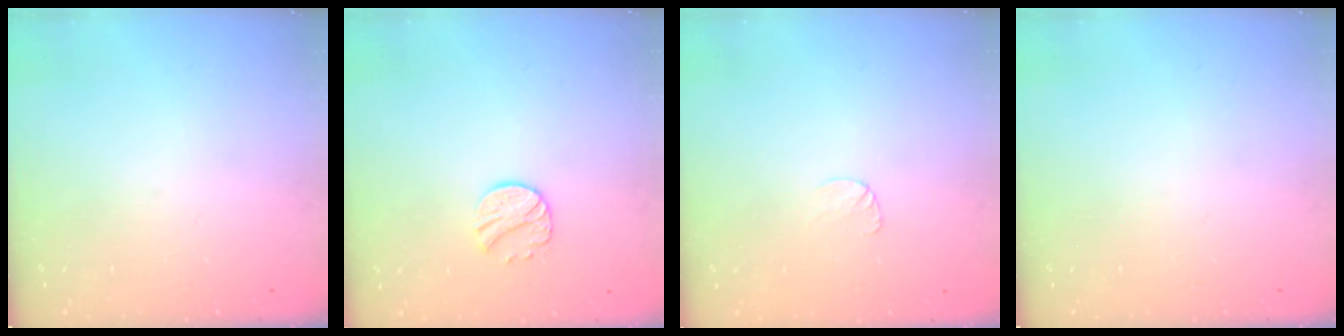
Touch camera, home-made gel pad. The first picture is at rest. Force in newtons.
{"total": 9.3, "press": 9.3, "slide": 0.6}
{"total": 3.7, "press": 3.6, "slide": 0.4}
{"total": 0.0}